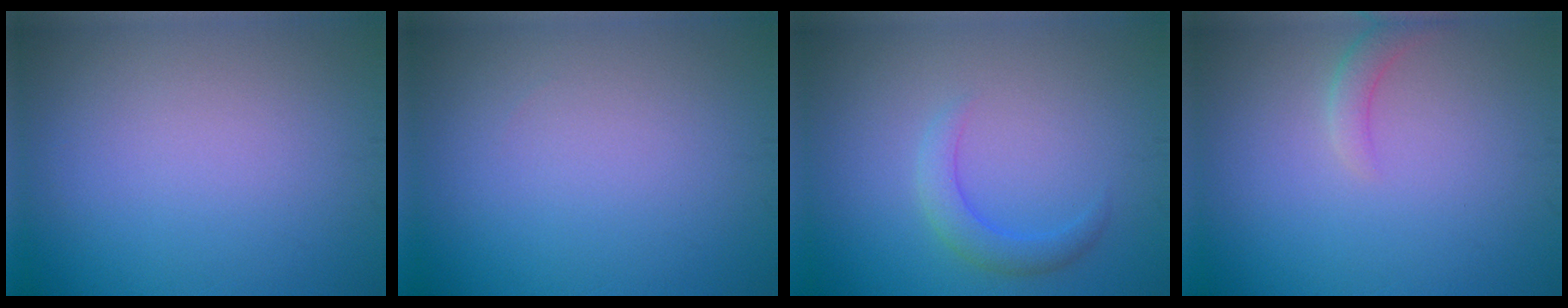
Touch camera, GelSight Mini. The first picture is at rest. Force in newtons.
{"total": 0.0}
{"total": 2.3, "press": 2.3, "slide": 0.1}
{"total": 1.6, "press": 1.5, "slide": 0.2}